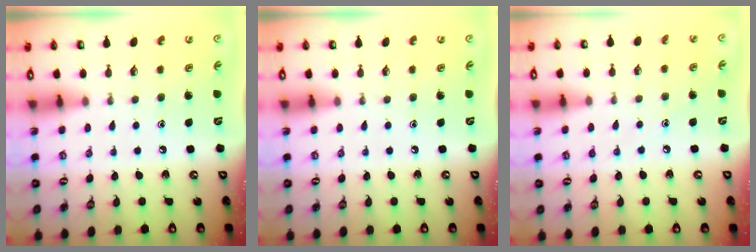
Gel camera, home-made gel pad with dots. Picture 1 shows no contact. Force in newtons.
{"total": 0.0}
{"total": 3.7, "press": 3.7, "slide": 0.5}